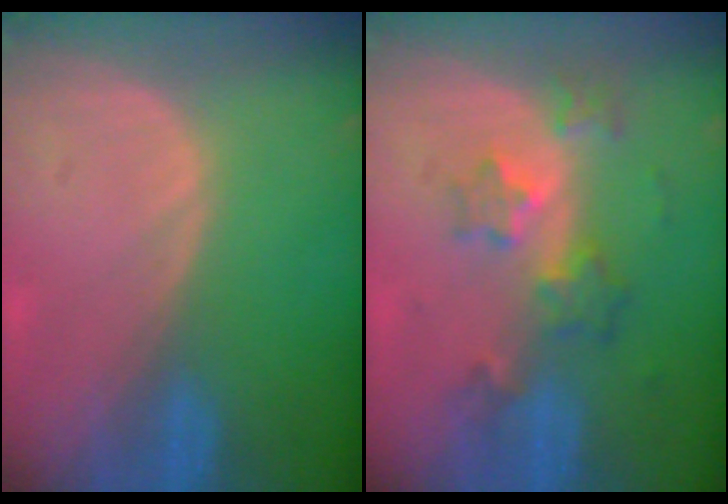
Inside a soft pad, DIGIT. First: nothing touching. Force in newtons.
{"total": 6.1, "press": 5.5, "slide": 2.5}